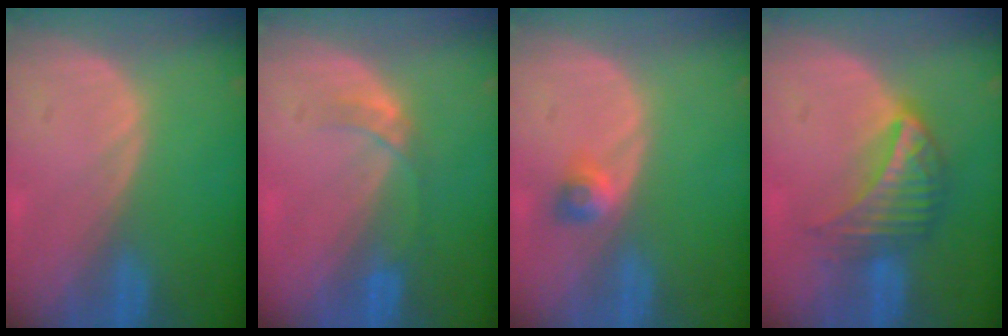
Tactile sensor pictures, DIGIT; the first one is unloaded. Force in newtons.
{"total": 3.0, "press": 2.7, "slide": 1.3}
{"total": 2.5, "press": 2.2, "slide": 1.3}
{"total": 7.4, "press": 6.5, "slide": 3.6}